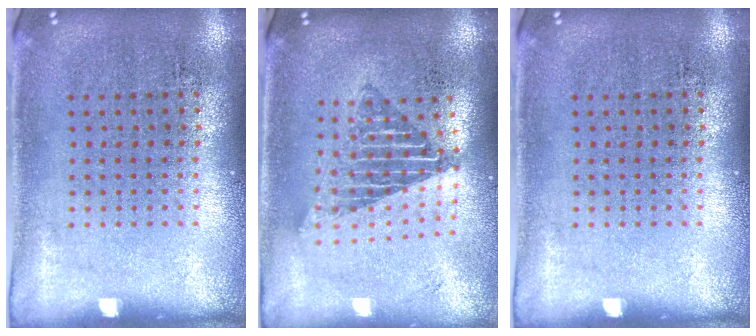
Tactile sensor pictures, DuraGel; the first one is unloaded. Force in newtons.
{"total": 1.7, "press": 1.4, "slide": 0.9}
{"total": 0.0}